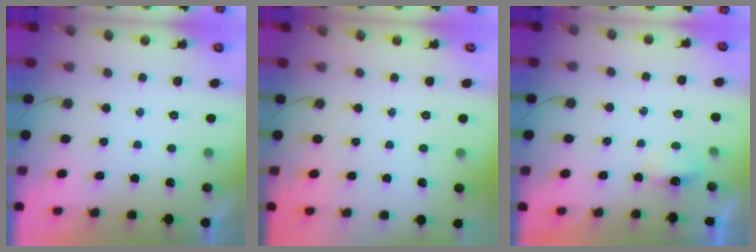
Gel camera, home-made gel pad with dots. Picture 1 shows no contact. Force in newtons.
{"total": 0.0}
{"total": 4.0, "press": 3.9, "slide": 0.6}